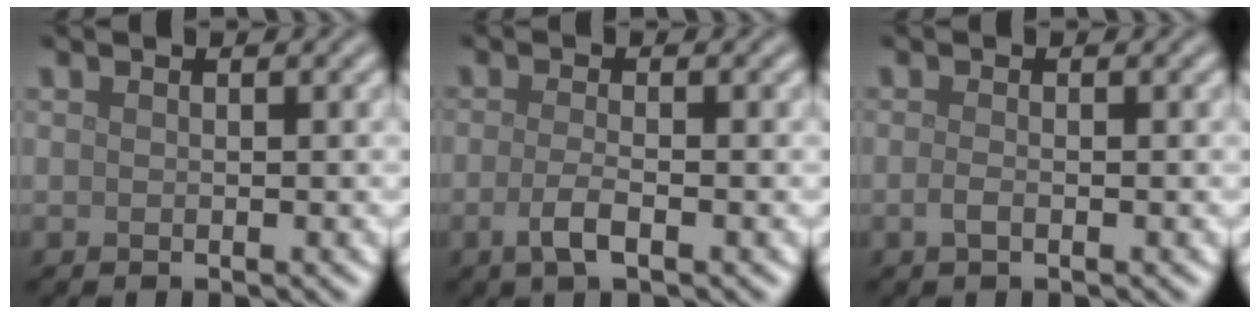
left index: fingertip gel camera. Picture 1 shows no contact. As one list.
[{"total": 2.3, "force": [-0.9, 0.7, 2.0], "torque": [-0.042, 0.000, -0.023]}, {"total": 1.0, "force": [-0.4, 0.3, 0.8], "torque": [-0.020, -0.002, -0.010]}]